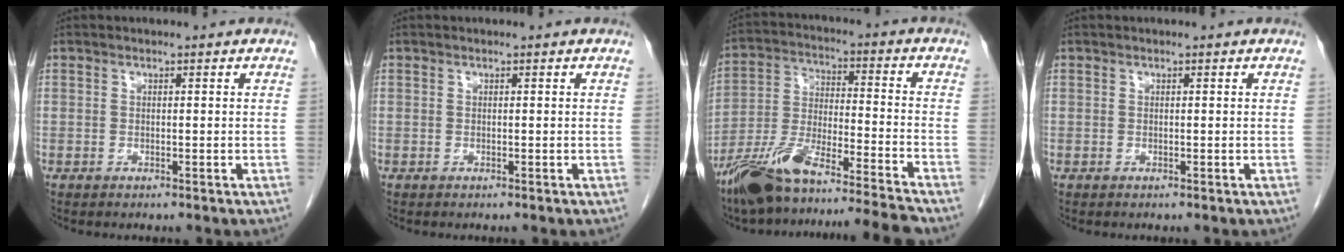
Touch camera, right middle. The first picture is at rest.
{"total": 0.0}
{"total": 17.7, "force": [-15.1, -0.7, 9.2], "torque": [-0.190, -0.008, -0.271]}
{"total": 0.0}